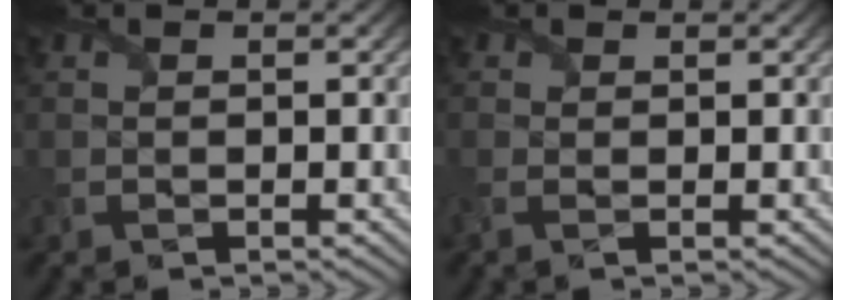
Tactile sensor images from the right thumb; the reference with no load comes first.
{"total": 1.3, "force": [0.0, 0.8, 1.0], "torque": [-0.031, 0.001, -0.006]}